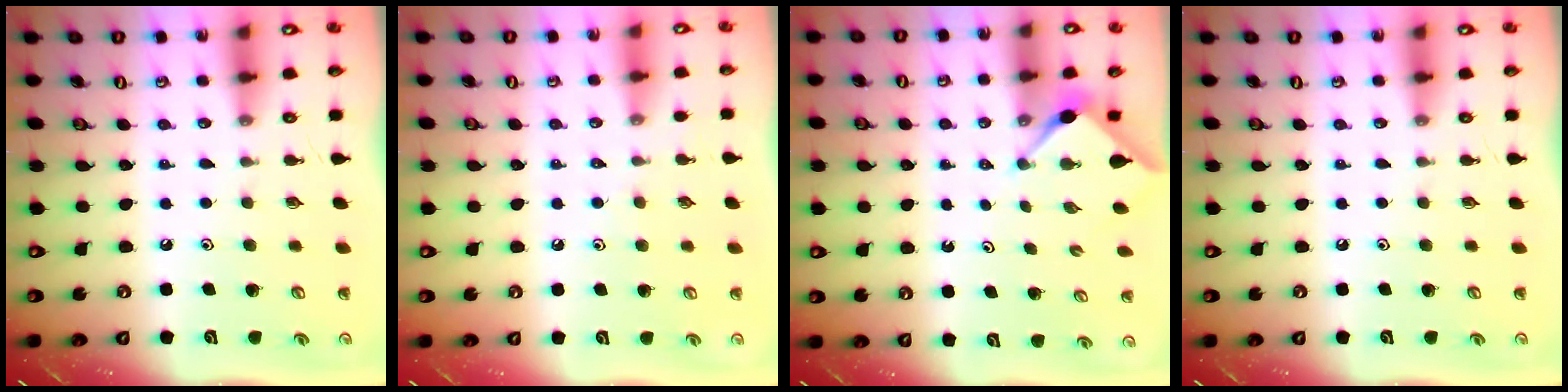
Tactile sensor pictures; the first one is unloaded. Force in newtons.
{"total": 2.3, "press": 2.3, "slide": 0.4}
{"total": 2.9, "press": 2.9, "slide": 0.4}
{"total": 0.0}